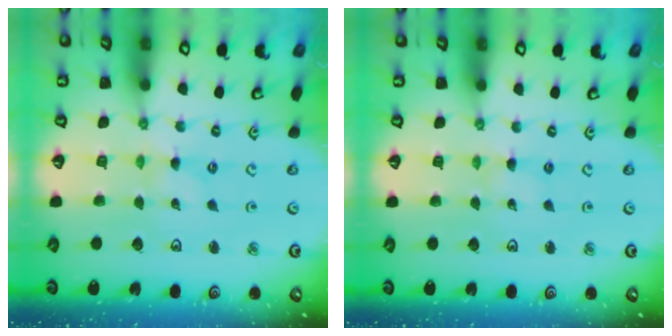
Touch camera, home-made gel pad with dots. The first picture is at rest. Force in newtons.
{"total": 1.2, "press": 1.2, "slide": 0.2}